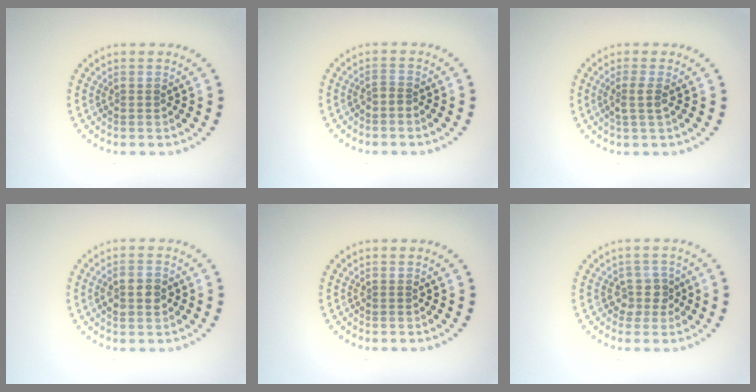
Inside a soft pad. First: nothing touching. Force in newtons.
{"total": 0.5, "press": 0.3, "slide": 0.4}
{"total": 1.6, "press": 1.2, "slide": 1.0}
{"total": 2.2, "press": 2.2, "slide": 0.2}
{"total": 0.0}
{"total": 2.0, "press": 1.5, "slide": 1.3}